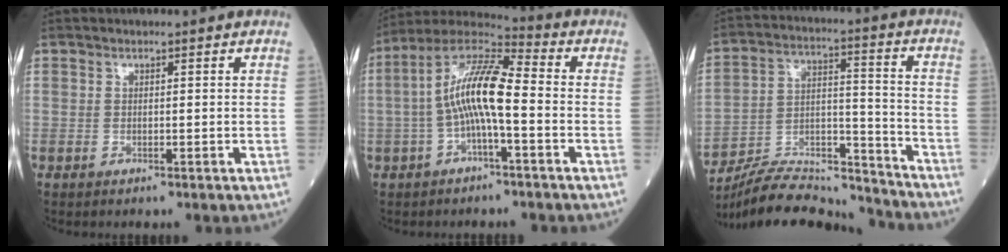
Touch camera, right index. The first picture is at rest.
{"total": 12.3, "force": [-1.3, 3.1, 11.8], "torque": [-0.245, 0.030, -0.026]}
{"total": 20.0, "force": [-19.2, 2.7, 4.8], "torque": [-0.115, 0.021, -0.317]}